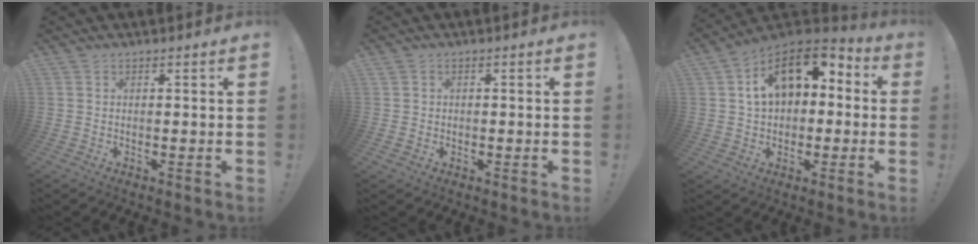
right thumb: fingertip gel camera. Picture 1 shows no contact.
{"total": 1.6, "force": [0.3, 1.5, 0.3], "torque": [0.002, -0.002, 0.003]}
{"total": 14.9, "force": [5.1, 9.5, 10.3], "torque": [-0.151, -0.012, 0.091]}